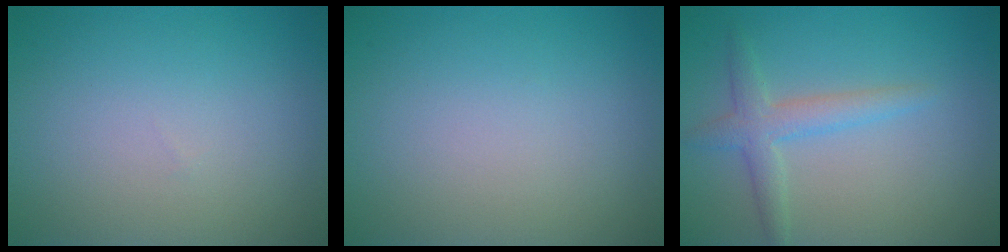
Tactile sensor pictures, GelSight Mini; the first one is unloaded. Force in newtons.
{"total": 0.0}
{"total": 2.7, "press": 2.7, "slide": 0.1}